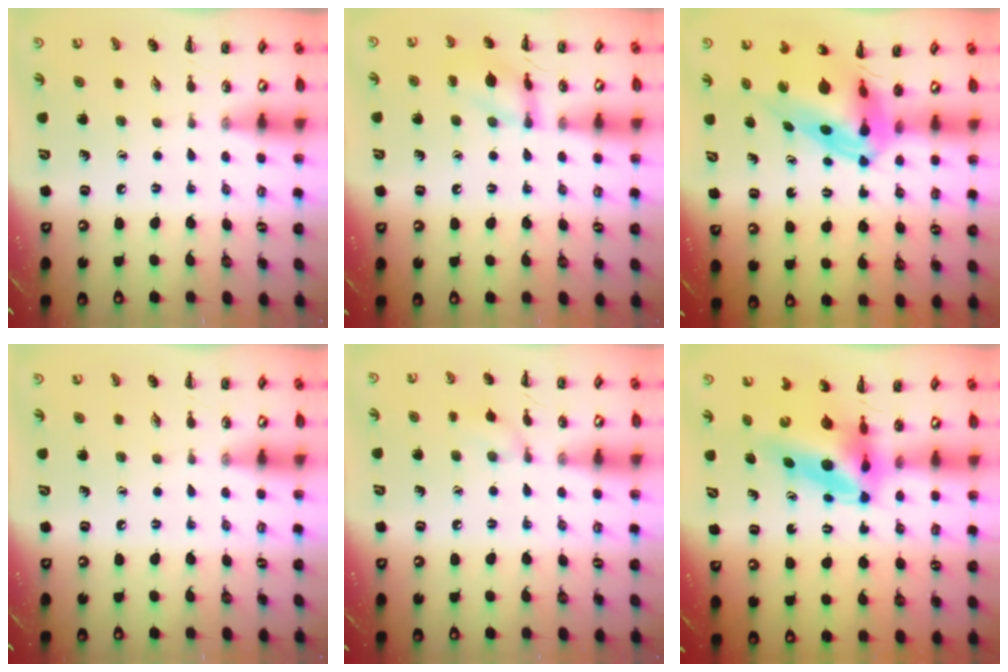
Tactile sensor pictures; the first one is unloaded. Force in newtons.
{"total": 10.8, "press": 10.8, "slide": 0.4}
{"total": 7.3, "press": 6.9, "slide": 2.3}
{"total": 0.0}
{"total": 7.6, "press": 7.4, "slide": 1.9}
{"total": 6.9, "press": 6.6, "slide": 2.1}